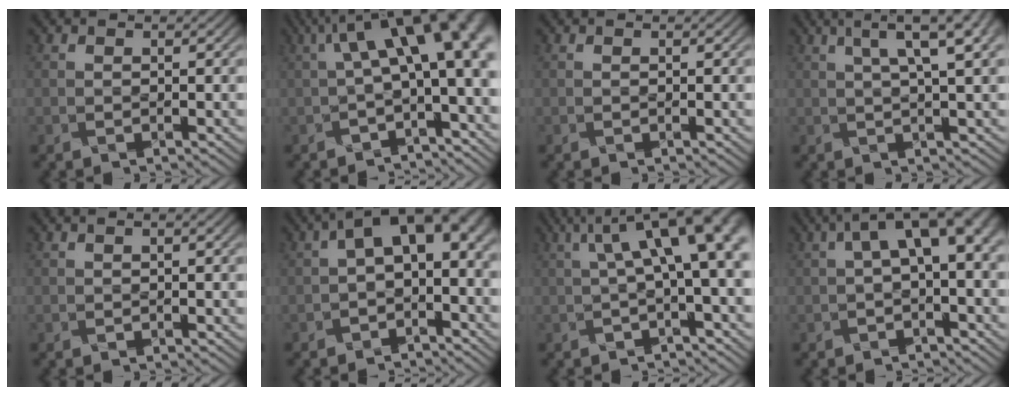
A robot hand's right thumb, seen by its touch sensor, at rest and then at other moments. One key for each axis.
{"total": 13.1, "fx": 2.0, "fy": 5.2, "fz": 11.9, "tx": -0.168, "ty": 0.011, "tz": 0.047}
{"total": 0.0}
{"total": 7.3, "fx": 3.2, "fy": 1.5, "fz": 6.4, "tx": -0.079, "ty": 0.029, "tz": 0.046}
{"total": 1.2, "fx": 0.3, "fy": 0.3, "fz": 1.1, "tx": -0.014, "ty": 0.003, "tz": -0.003}
{"total": 8.6, "fx": -0.1, "fy": 5.0, "fz": 6.9, "tx": -0.106, "ty": 0.000, "tz": 0.002}
{"total": 10.0, "fx": 2.1, "fy": 2.9, "fz": 9.4, "tx": -0.130, "ty": 0.024, "tz": 0.039}
{"total": 6.2, "fx": 0.9, "fy": 2.3, "fz": 5.7, "tx": -0.089, "ty": 0.016, "tz": 0.015}